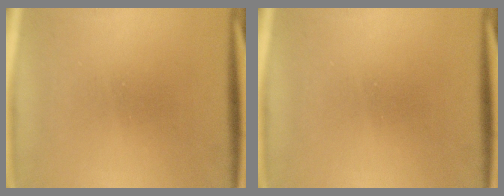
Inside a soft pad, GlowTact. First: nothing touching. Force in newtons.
{"total": 0.0}